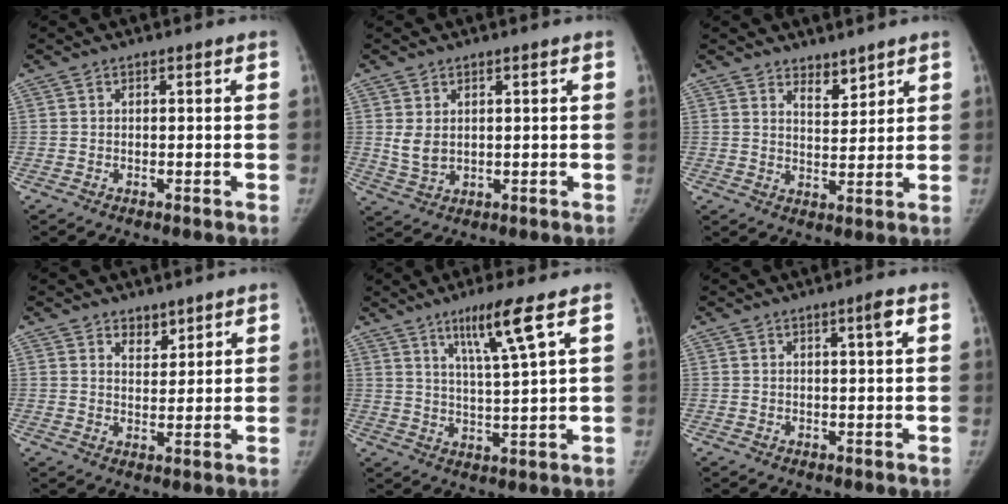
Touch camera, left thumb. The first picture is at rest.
{"total": 3.8, "force": [0.9, 2.6, 2.6], "torque": [-0.045, -0.007, 0.026]}
{"total": 4.0, "force": [3.4, 1.6, 1.5], "torque": [-0.007, -0.030, 0.060]}
{"total": 3.5, "force": [2.7, 1.9, 1.2], "torque": [-0.001, -0.022, 0.048]}
{"total": 8.7, "force": [4.8, -0.4, 7.3], "torque": [-0.133, -0.029, 0.091]}
{"total": 2.2, "force": [0.8, -0.2, 2.0], "torque": [-0.032, -0.002, 0.012]}